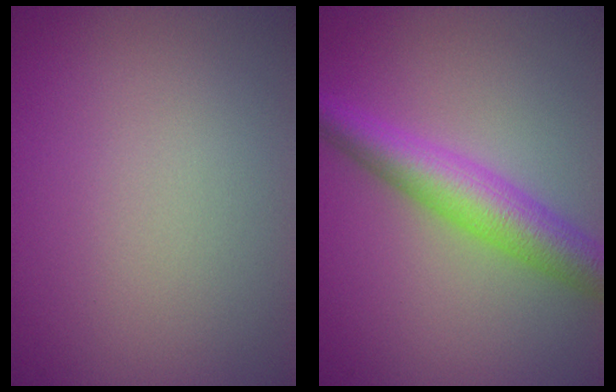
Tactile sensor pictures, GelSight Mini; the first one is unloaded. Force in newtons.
{"total": 5.3, "press": 5.3, "slide": 0.0}